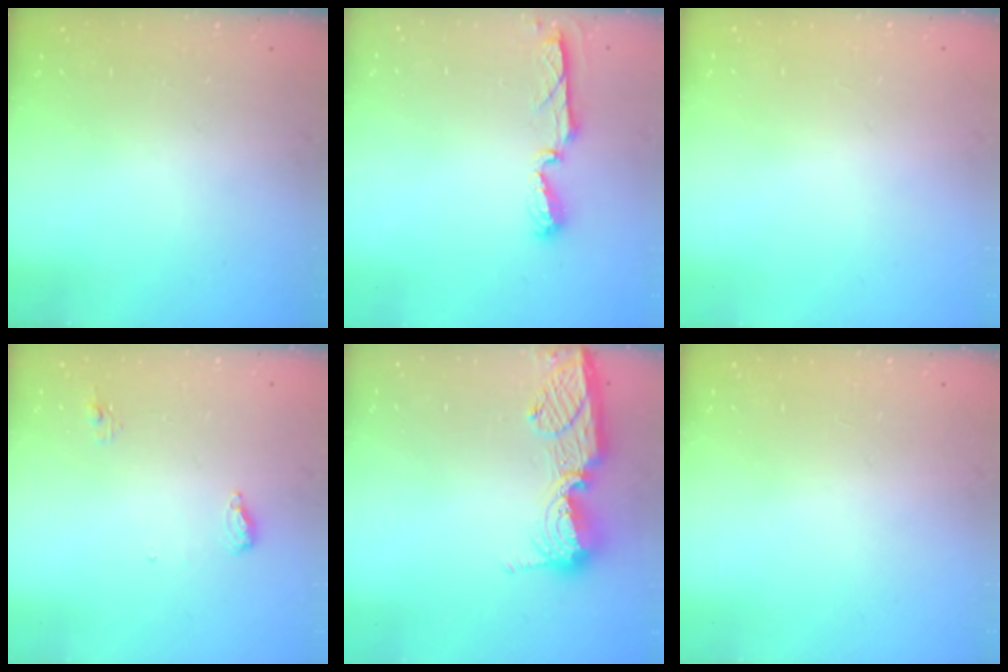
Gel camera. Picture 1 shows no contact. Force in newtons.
{"total": 5.6, "press": 5.5, "slide": 0.6}
{"total": 1.1, "press": 0.8, "slide": 0.7}
{"total": 6.5, "press": 6.4, "slide": 1.1}
{"total": 12.7, "press": 12.6, "slide": 1.2}
{"total": 1.1, "press": 0.8, "slide": 0.7}